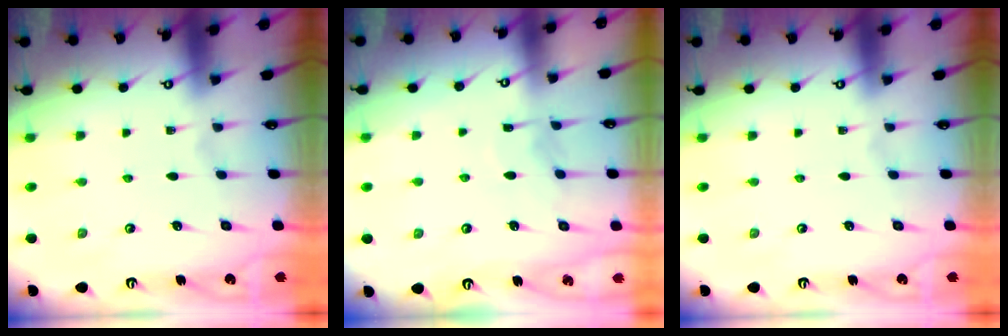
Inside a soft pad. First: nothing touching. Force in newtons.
{"total": 6.1, "press": 6.1, "slide": 0.6}
{"total": 0.0}